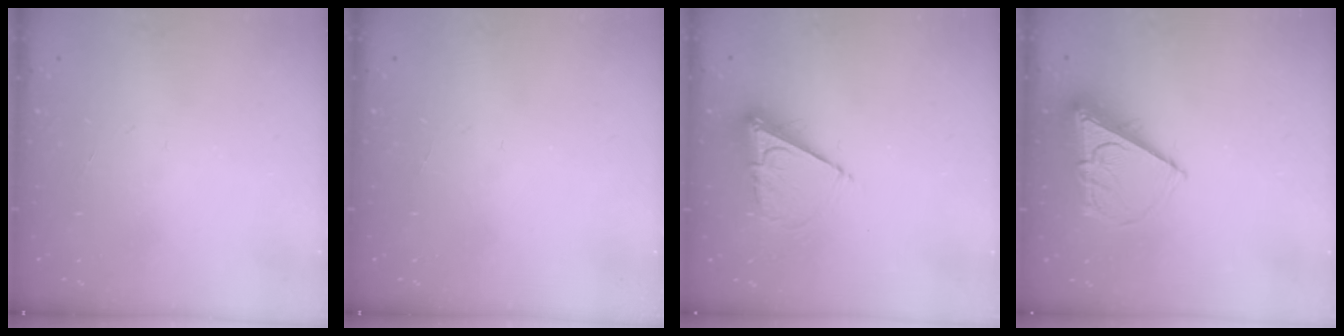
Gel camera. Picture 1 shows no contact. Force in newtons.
{"total": 0.0}
{"total": 8.7, "press": 8.6, "slide": 0.7}
{"total": 8.5, "press": 8.5, "slide": 0.5}